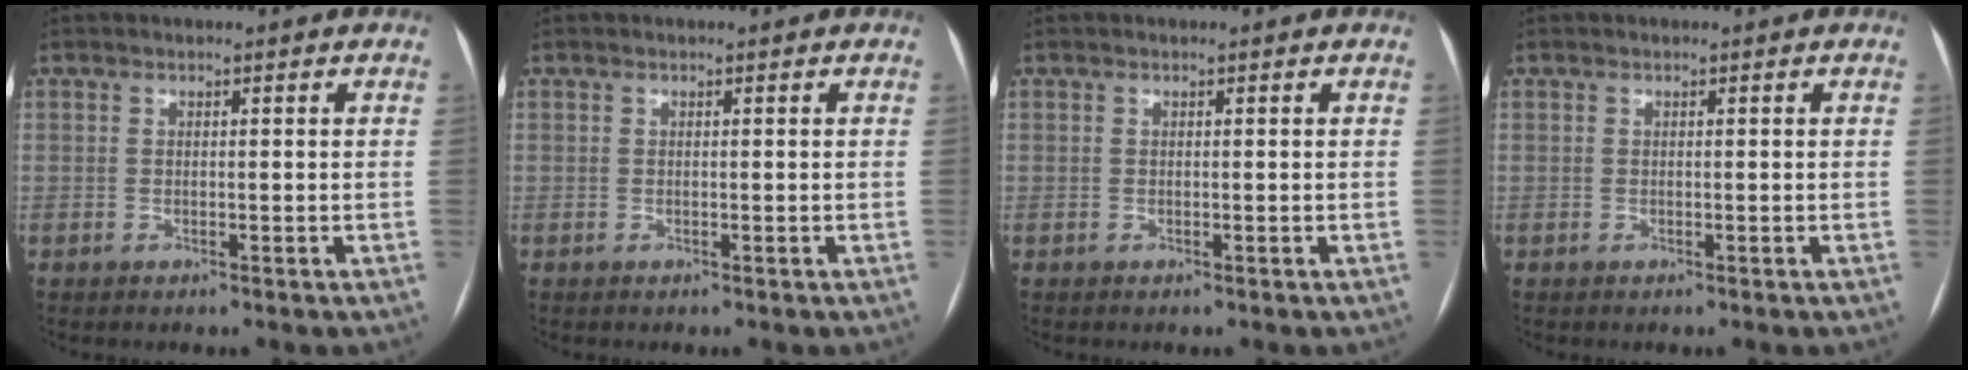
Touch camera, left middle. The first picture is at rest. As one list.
[{"total": 0.0}, {"total": 0.0}, {"total": 0.0}]